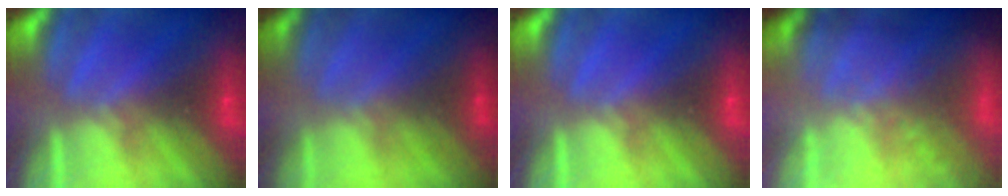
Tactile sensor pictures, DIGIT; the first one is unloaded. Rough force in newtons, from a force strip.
{"total": 1.4}
{"total": 0.0}
{"total": 7.5}